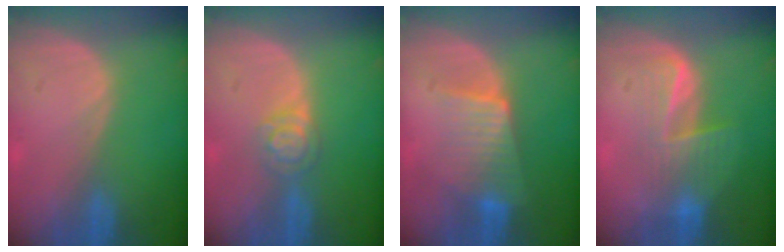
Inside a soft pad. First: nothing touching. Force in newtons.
{"total": 3.9, "press": 3.6, "slide": 1.5}
{"total": 6.5, "press": 6.1, "slide": 2.1}
{"total": 6.0, "press": 5.7, "slide": 1.8}